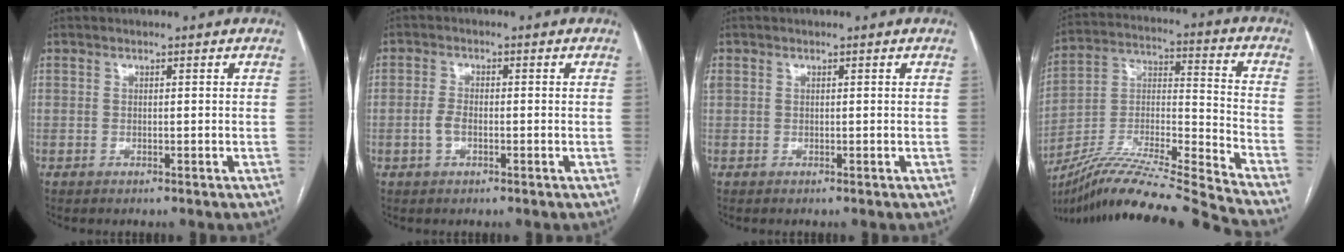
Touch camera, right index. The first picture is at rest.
{"total": 2.6, "force": [-0.8, 1.3, 2.2], "torque": [-0.049, 0.003, -0.015]}
{"total": 1.2, "force": [0.5, 0.9, 0.5], "torque": [-0.019, 0.019, 0.013]}
{"total": 22.2, "force": [-19.7, -2.3, 10.0], "torque": [-0.190, -0.015, -0.342]}